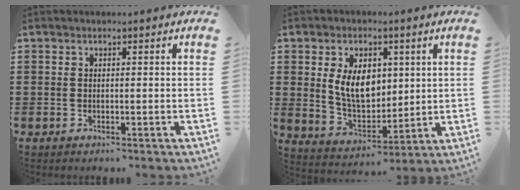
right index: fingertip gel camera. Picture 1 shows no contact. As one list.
[{"total": 8.5, "force": [1.9, 5.4, 6.2], "torque": [-0.125, 0.009, 0.031]}]